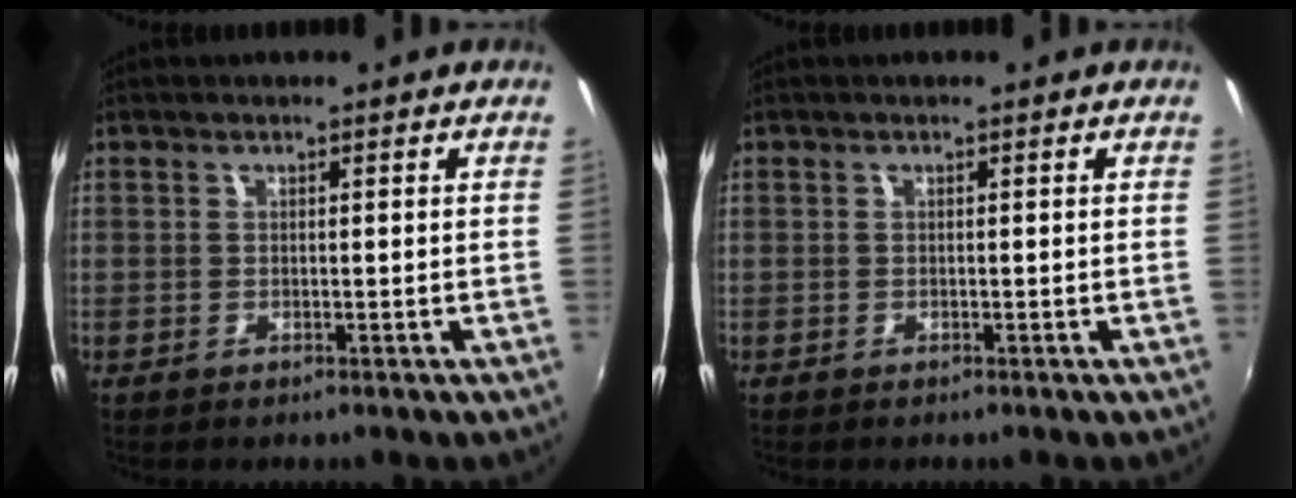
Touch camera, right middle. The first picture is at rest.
{"total": 0.0}